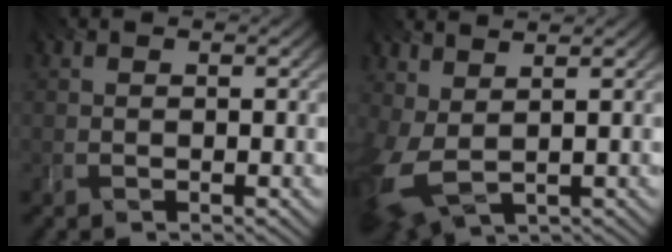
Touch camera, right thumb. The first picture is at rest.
{"total": 7.3, "force": [1.2, 4.1, 5.9], "torque": [-0.170, -0.009, 0.036]}